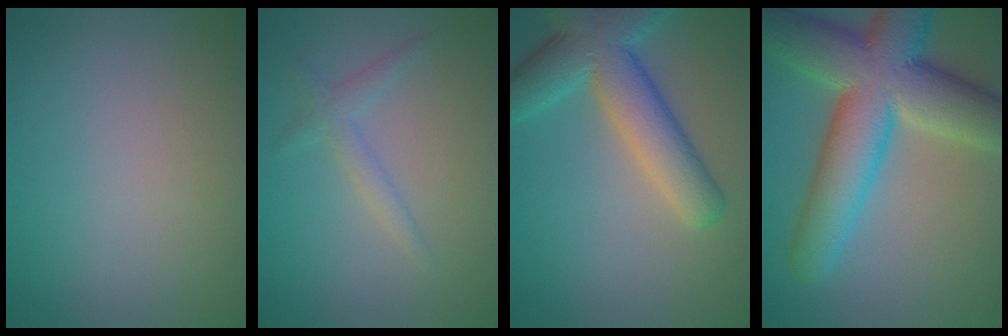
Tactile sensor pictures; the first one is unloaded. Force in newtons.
{"total": 1.7, "press": 1.7, "slide": 0.1}
{"total": 7.8, "press": 7.8, "slide": 0.3}
{"total": 13.1, "press": 13.1, "slide": 0.6}